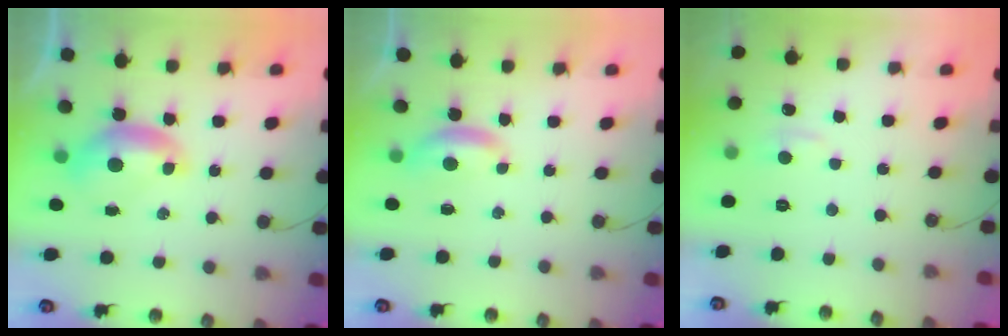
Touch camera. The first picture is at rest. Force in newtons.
{"total": 1.8, "press": 1.8, "slide": 0.4}
{"total": 1.1, "press": 0.9, "slide": 0.6}